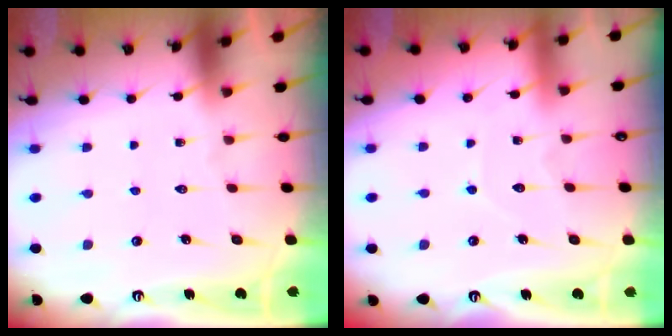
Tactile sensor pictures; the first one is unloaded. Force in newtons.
{"total": 4.5, "press": 4.4, "slide": 0.6}